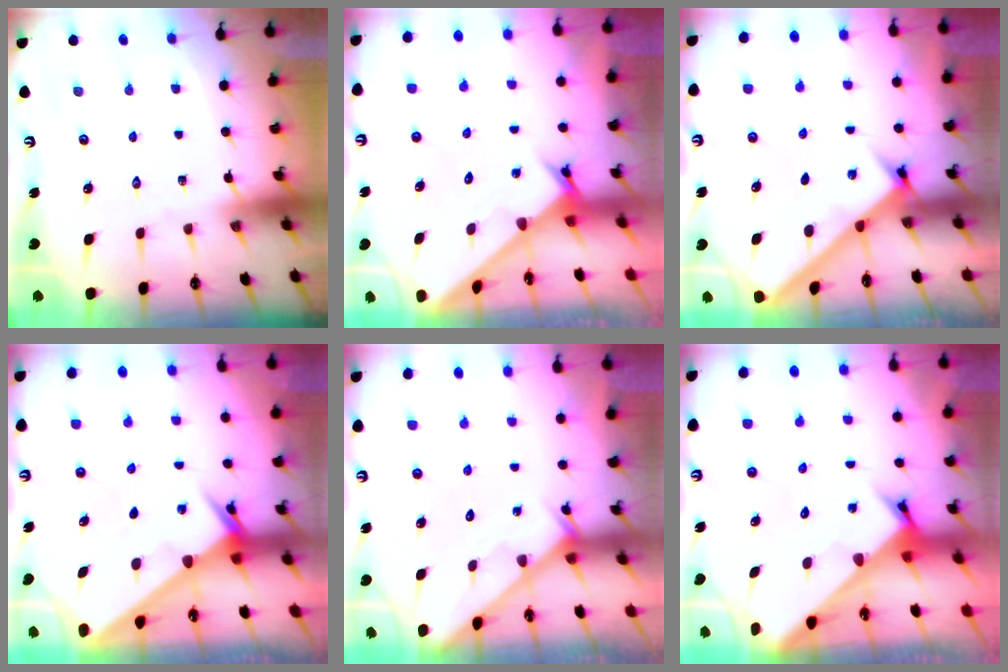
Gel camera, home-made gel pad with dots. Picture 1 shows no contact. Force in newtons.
{"total": 1.7, "press": 1.7, "slide": 0.1}
{"total": 2.7, "press": 2.7, "slide": 0.3}
{"total": 2.2, "press": 2.2, "slide": 0.1}
{"total": 2.0, "press": 2.0, "slide": 0.1}
{"total": 2.7, "press": 2.7, "slide": 0.3}